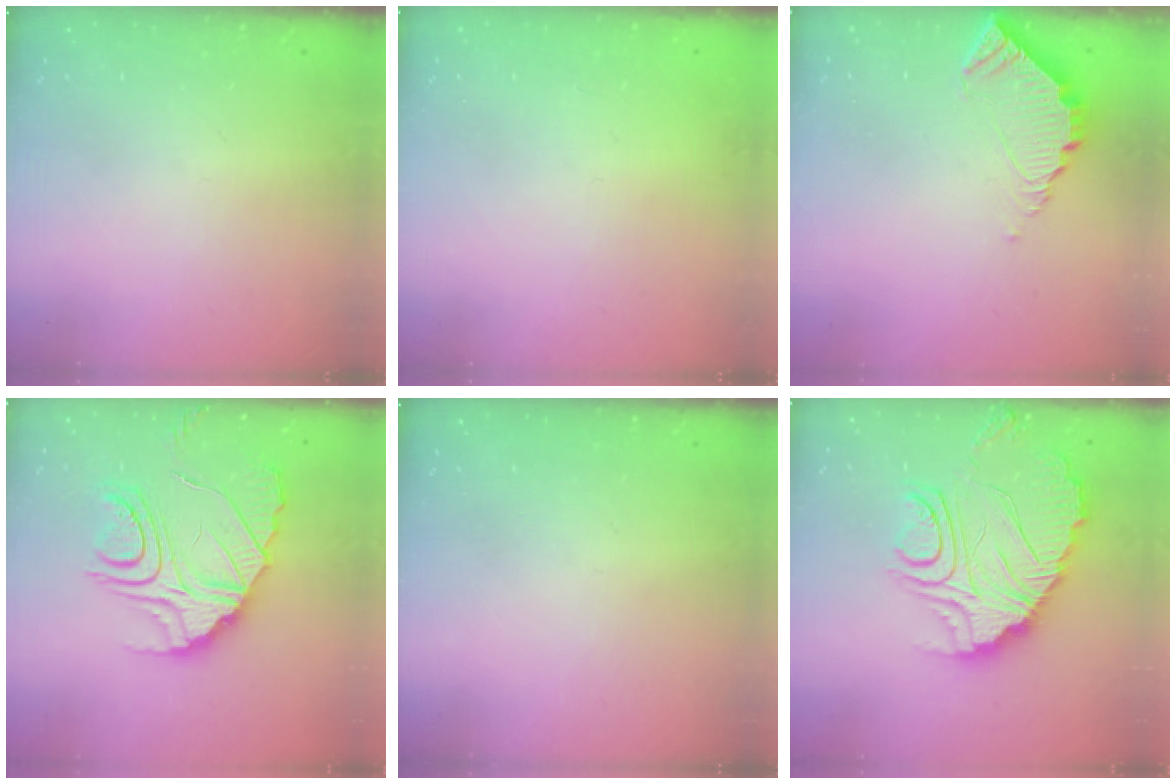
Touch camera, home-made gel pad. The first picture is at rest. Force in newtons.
{"total": 2.3, "press": 2.3, "slide": 0.1}
{"total": 5.9, "press": 5.9, "slide": 0.4}
{"total": 19.1, "press": 19.0, "slide": 2.0}
{"total": 0.0}
{"total": 16.3, "press": 16.2, "slide": 1.5}